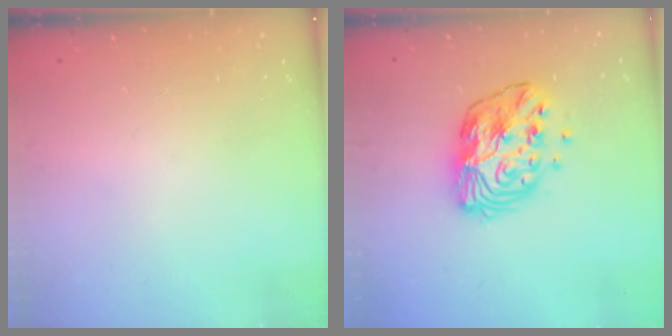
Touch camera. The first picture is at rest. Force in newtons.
{"total": 13.5, "press": 13.5, "slide": 1.0}